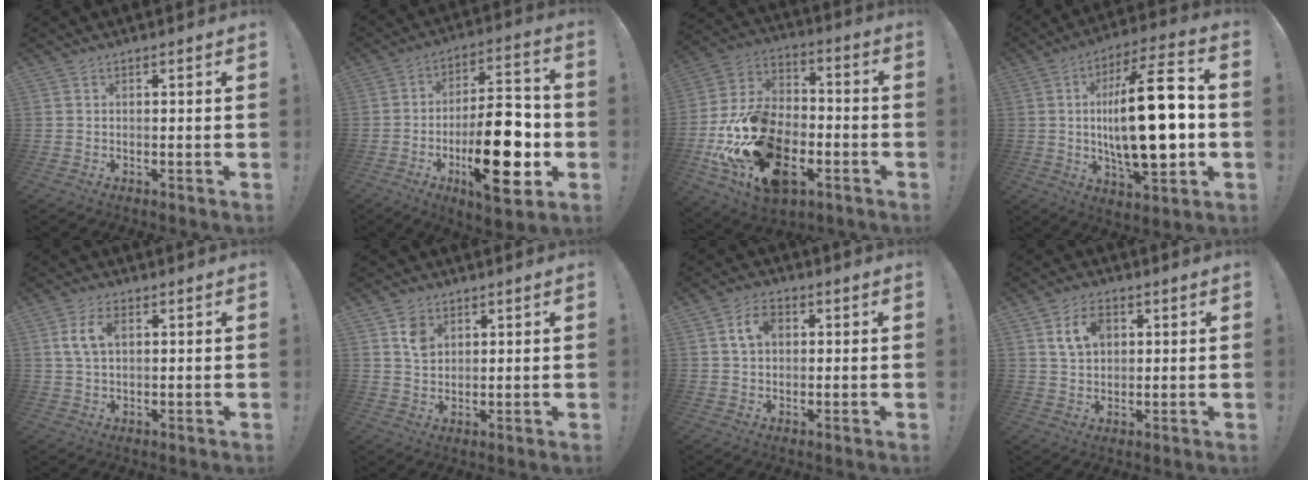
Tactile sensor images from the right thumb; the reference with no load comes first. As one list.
[{"total": 22.6, "force": [-6.1, 9.1, 19.8], "torque": [-0.308, 0.034, -0.087]}, {"total": 25.4, "force": [-9.4, 15.3, 18.0], "torque": [-0.334, 0.053, -0.148]}, {"total": 25.4, "force": [-0.4, 8.7, 23.8], "torque": [-0.388, -0.007, -0.013]}, {"total": 6.8, "force": [1.8, 3.9, 5.3], "torque": [-0.097, 0.003, 0.031]}, {"total": 5.7, "force": [2.7, 4.2, 2.7], "torque": [-0.035, -0.005, 0.050]}, {"total": 6.4, "force": [1.9, 4.5, 4.2], "torque": [-0.067, 0.007, 0.035]}, {"total": 8.0, "force": [3.1, 5.6, 4.9], "torque": [-0.076, 0.000, 0.058]}]